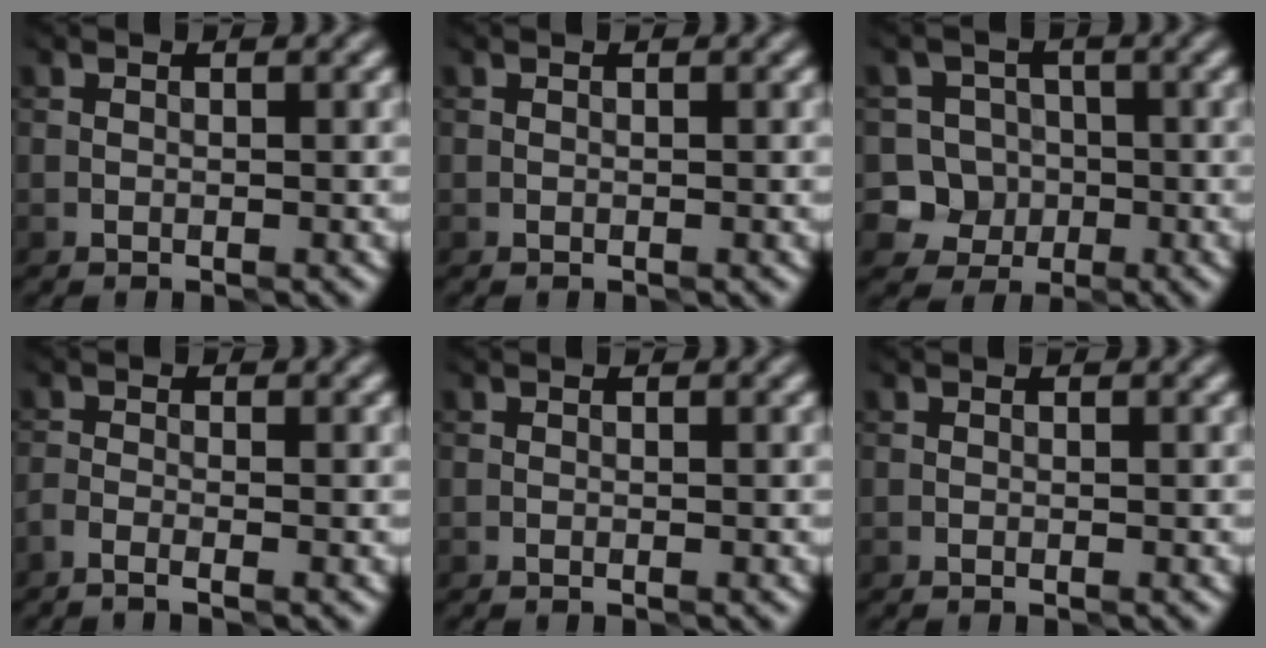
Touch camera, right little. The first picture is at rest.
{"total": 0.0}
{"total": 5.3, "force": [-1.7, 5.0, 0.6], "torque": [0.005, -0.007, -0.051]}
{"total": 1.0, "force": [-0.9, -0.2, 0.4], "torque": [-0.011, -0.005, -0.024]}
{"total": 0.0}
{"total": 0.0}